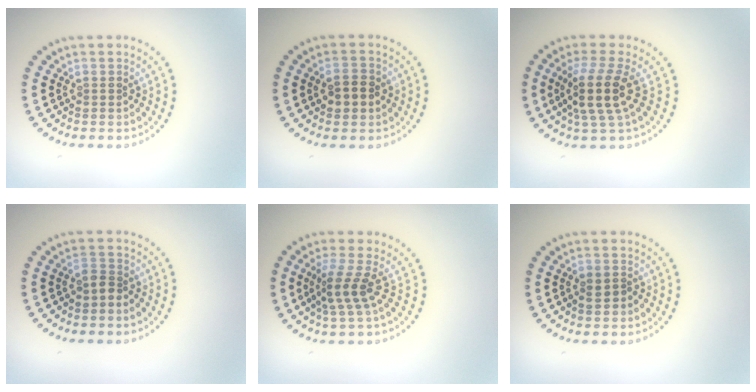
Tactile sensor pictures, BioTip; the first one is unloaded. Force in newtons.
{"total": 2.5, "press": 2.5, "slide": 0.1}
{"total": 4.2, "press": 3.3, "slide": 2.7}
{"total": 1.6, "press": 1.3, "slide": 1.0}
{"total": 2.7, "press": 1.9, "slide": 1.9}
{"total": 1.5, "press": 1.4, "slide": 0.3}